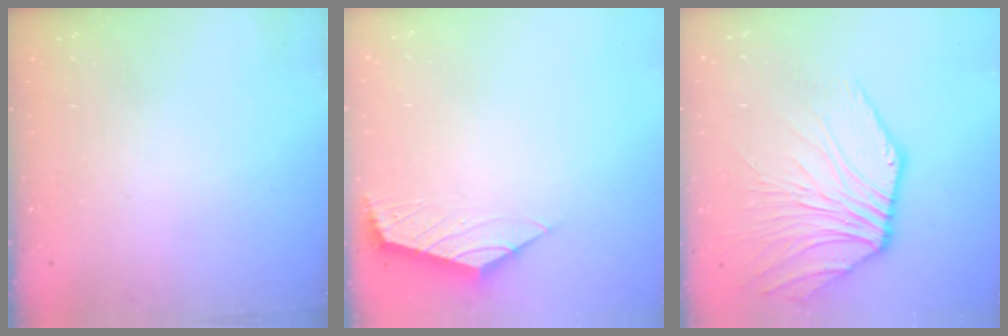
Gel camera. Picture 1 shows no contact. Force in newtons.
{"total": 2.3, "press": 2.2, "slide": 0.6}
{"total": 5.8, "press": 5.7, "slide": 1.2}